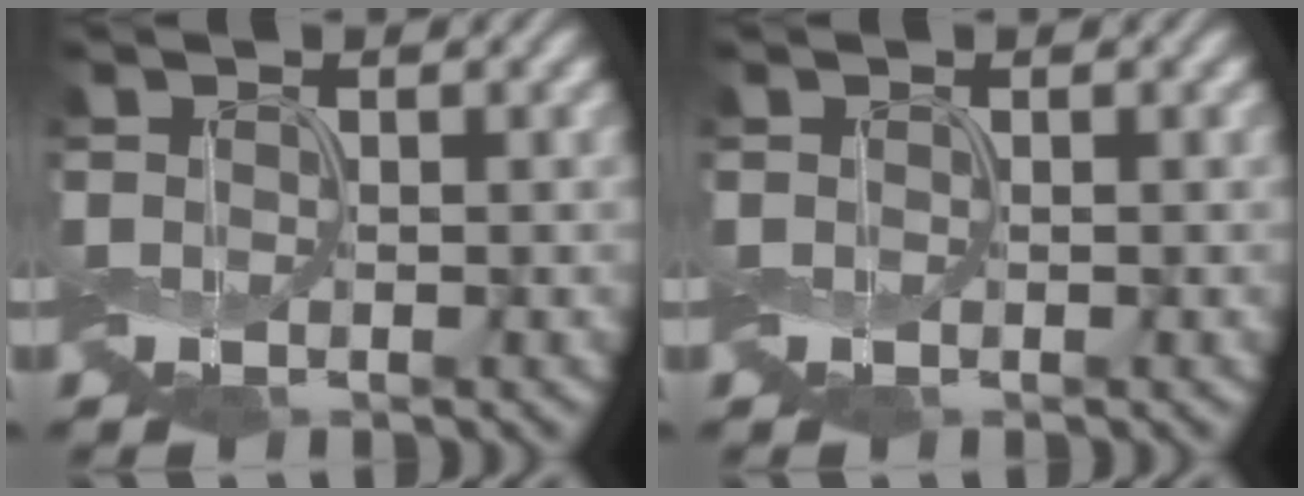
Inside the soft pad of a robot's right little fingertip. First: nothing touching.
{"total": 0.0}